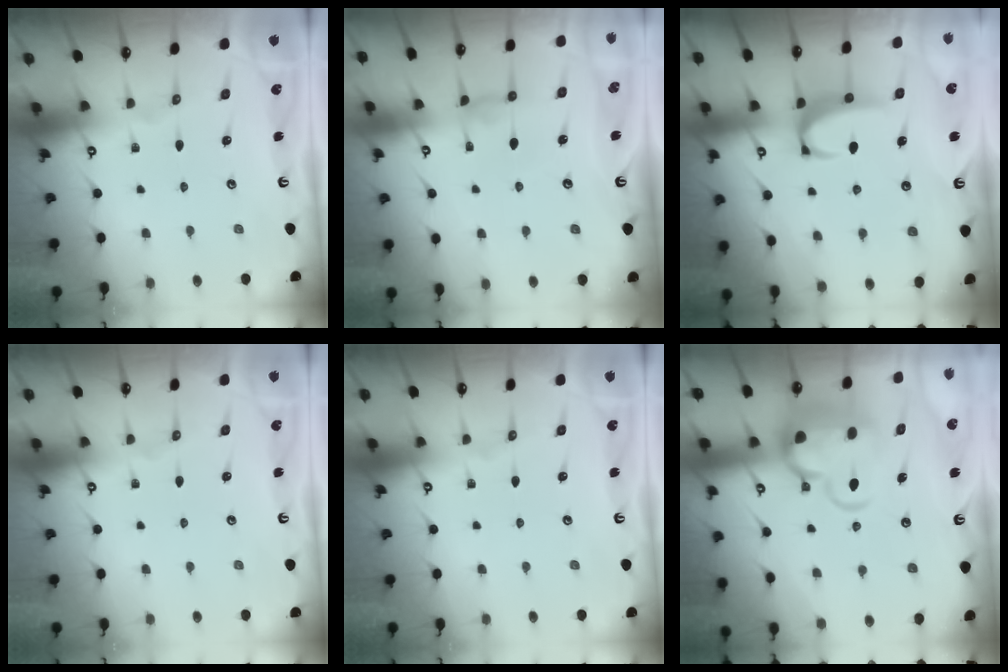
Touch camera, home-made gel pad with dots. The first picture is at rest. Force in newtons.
{"total": 1.5, "press": 1.4, "slide": 0.6}
{"total": 2.9, "press": 2.9, "slide": 0.5}
{"total": 0.0}
{"total": 0.0}
{"total": 7.9, "press": 7.7, "slide": 1.9}